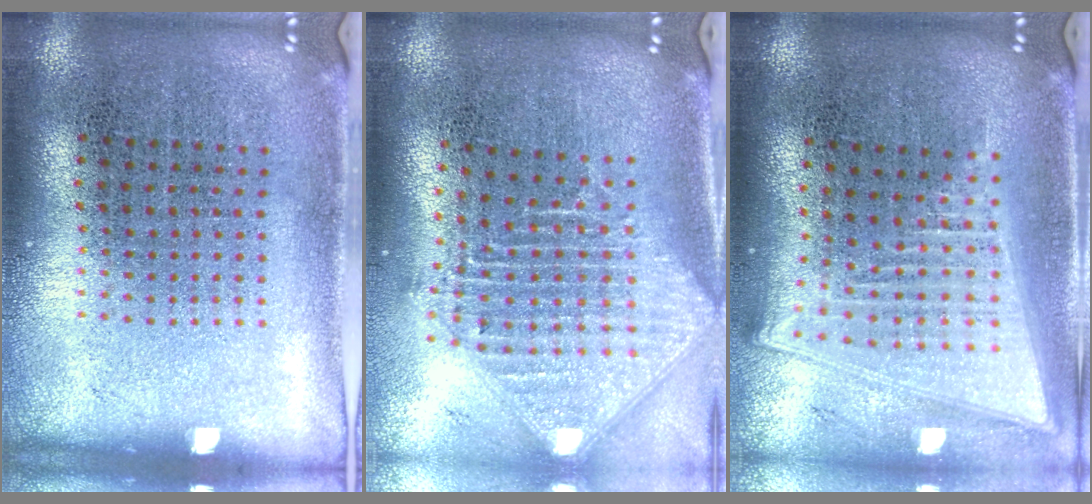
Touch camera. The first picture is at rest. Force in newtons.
{"total": 2.4, "press": 1.8, "slide": 1.5}
{"total": 2.0, "press": 1.7, "slide": 1.2}